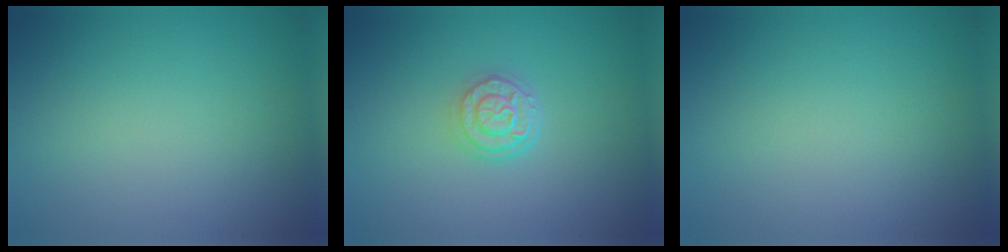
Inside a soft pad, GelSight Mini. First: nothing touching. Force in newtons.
{"total": 2.7, "press": 2.2, "slide": 1.6}
{"total": 0.0}